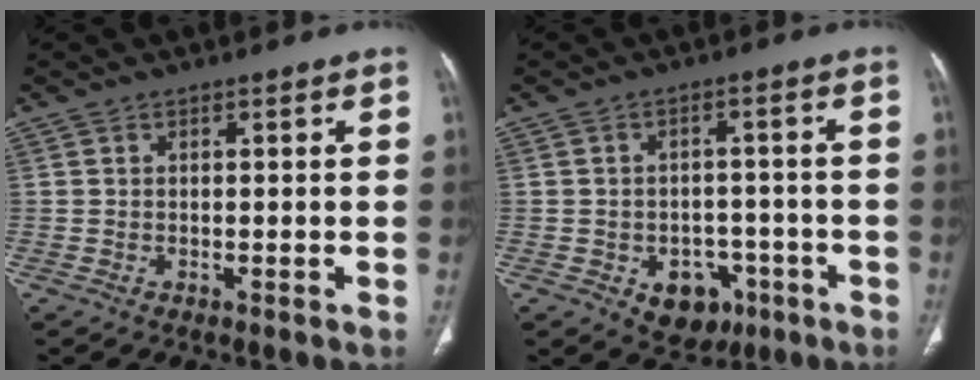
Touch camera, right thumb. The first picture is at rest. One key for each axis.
{"total": 8.2, "fx": -3.6, "fy": 6.1, "fz": 4.2, "tx": -0.025, "ty": 0.026, "tz": -0.039}